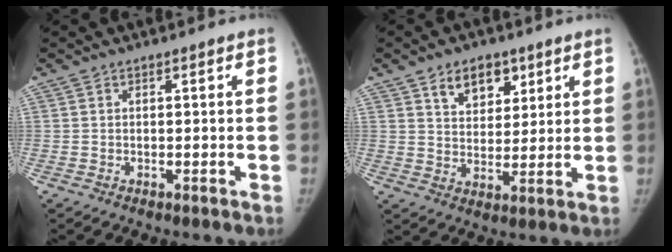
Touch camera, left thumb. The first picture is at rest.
{"total": 8.4, "force": [4.8, 5.5, 4.2], "torque": [-0.032, -0.025, 0.080]}